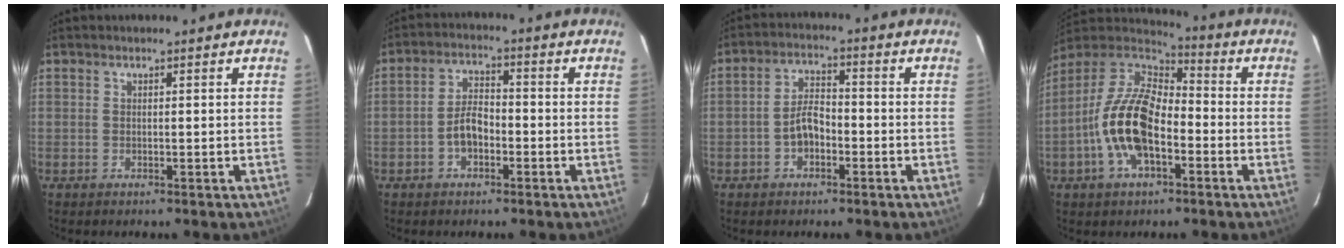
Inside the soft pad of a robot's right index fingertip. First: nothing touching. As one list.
[{"total": 4.9, "force": [-2.0, 2.7, 3.6], "torque": [-0.070, 0.013, -0.033]}, {"total": 4.9, "force": [-2.0, 2.9, 3.5], "torque": [-0.066, 0.013, -0.031]}, {"total": 15.8, "force": [-4.6, 8.3, 12.7], "torque": [-0.257, 0.005, -0.089]}]